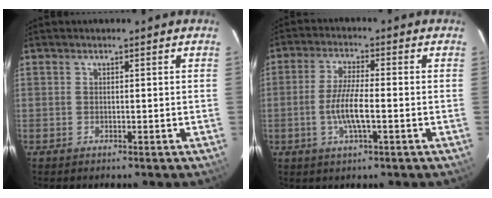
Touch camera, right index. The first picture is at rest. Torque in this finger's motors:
{"motor_torque": [0.64, -0.29, 0.45, 0.13]}